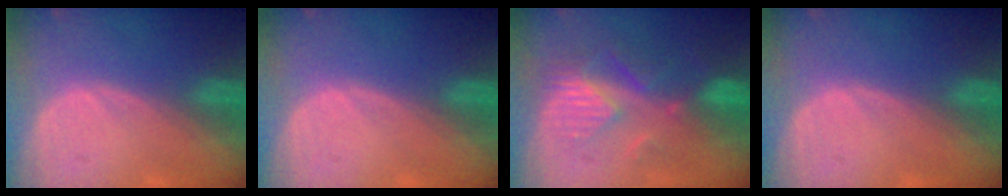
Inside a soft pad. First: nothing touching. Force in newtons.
{"total": 0.0}
{"total": 8.3, "press": 8.0, "slide": 2.3}
{"total": 0.0}